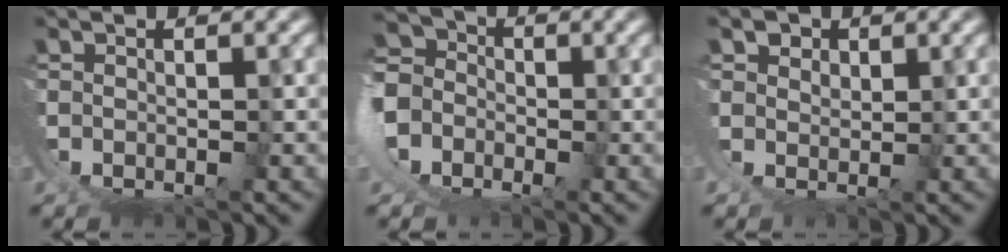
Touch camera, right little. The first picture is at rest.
{"total": 8.4, "force": [0.5, 7.3, 4.3], "torque": [-0.109, -0.012, -0.004]}
{"total": 2.0, "force": [1.7, 0.7, 0.7], "torque": [-0.020, -0.006, 0.039]}